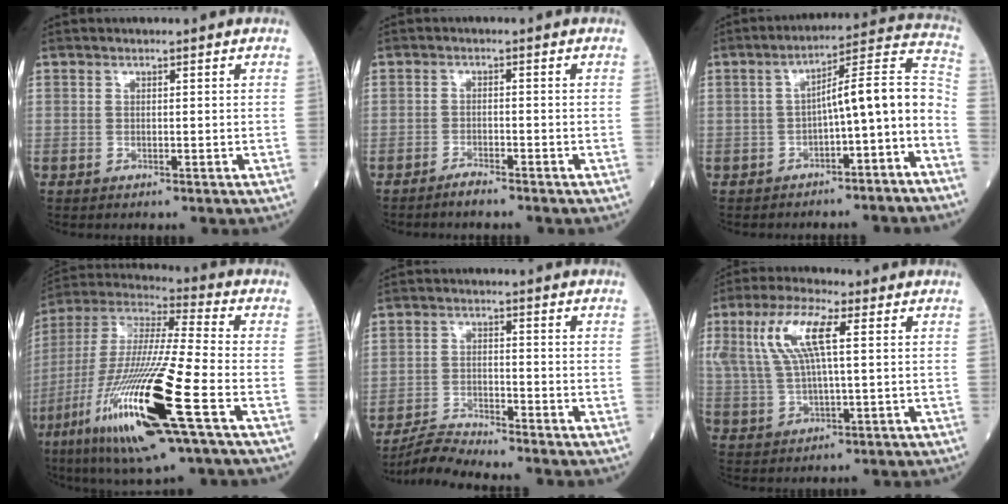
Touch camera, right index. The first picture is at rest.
{"total": 2.0, "force": [-1.9, 0.0, 0.7], "torque": [-0.018, -0.003, -0.034]}
{"total": 10.7, "force": [-4.4, 1.8, 9.6], "torque": [-0.124, 0.050, -0.060]}
{"total": 23.7, "force": [-9.4, 2.1, 21.6], "torque": [-0.456, -0.045, -0.176]}
{"total": 4.7, "force": [-4.5, -1.3, 0.3], "torque": [-0.014, -0.017, -0.088]}
{"total": 10.0, "force": [3.2, 2.3, 9.2], "torque": [-0.206, 0.019, 0.063]}